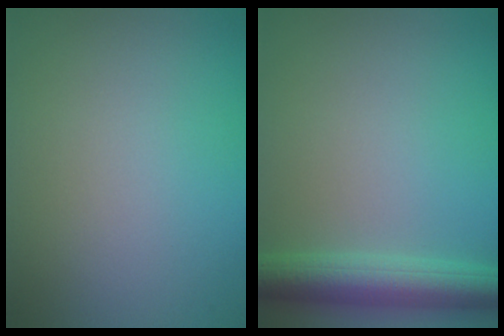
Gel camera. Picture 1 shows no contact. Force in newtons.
{"total": 4.9, "press": 4.9, "slide": 0.1}